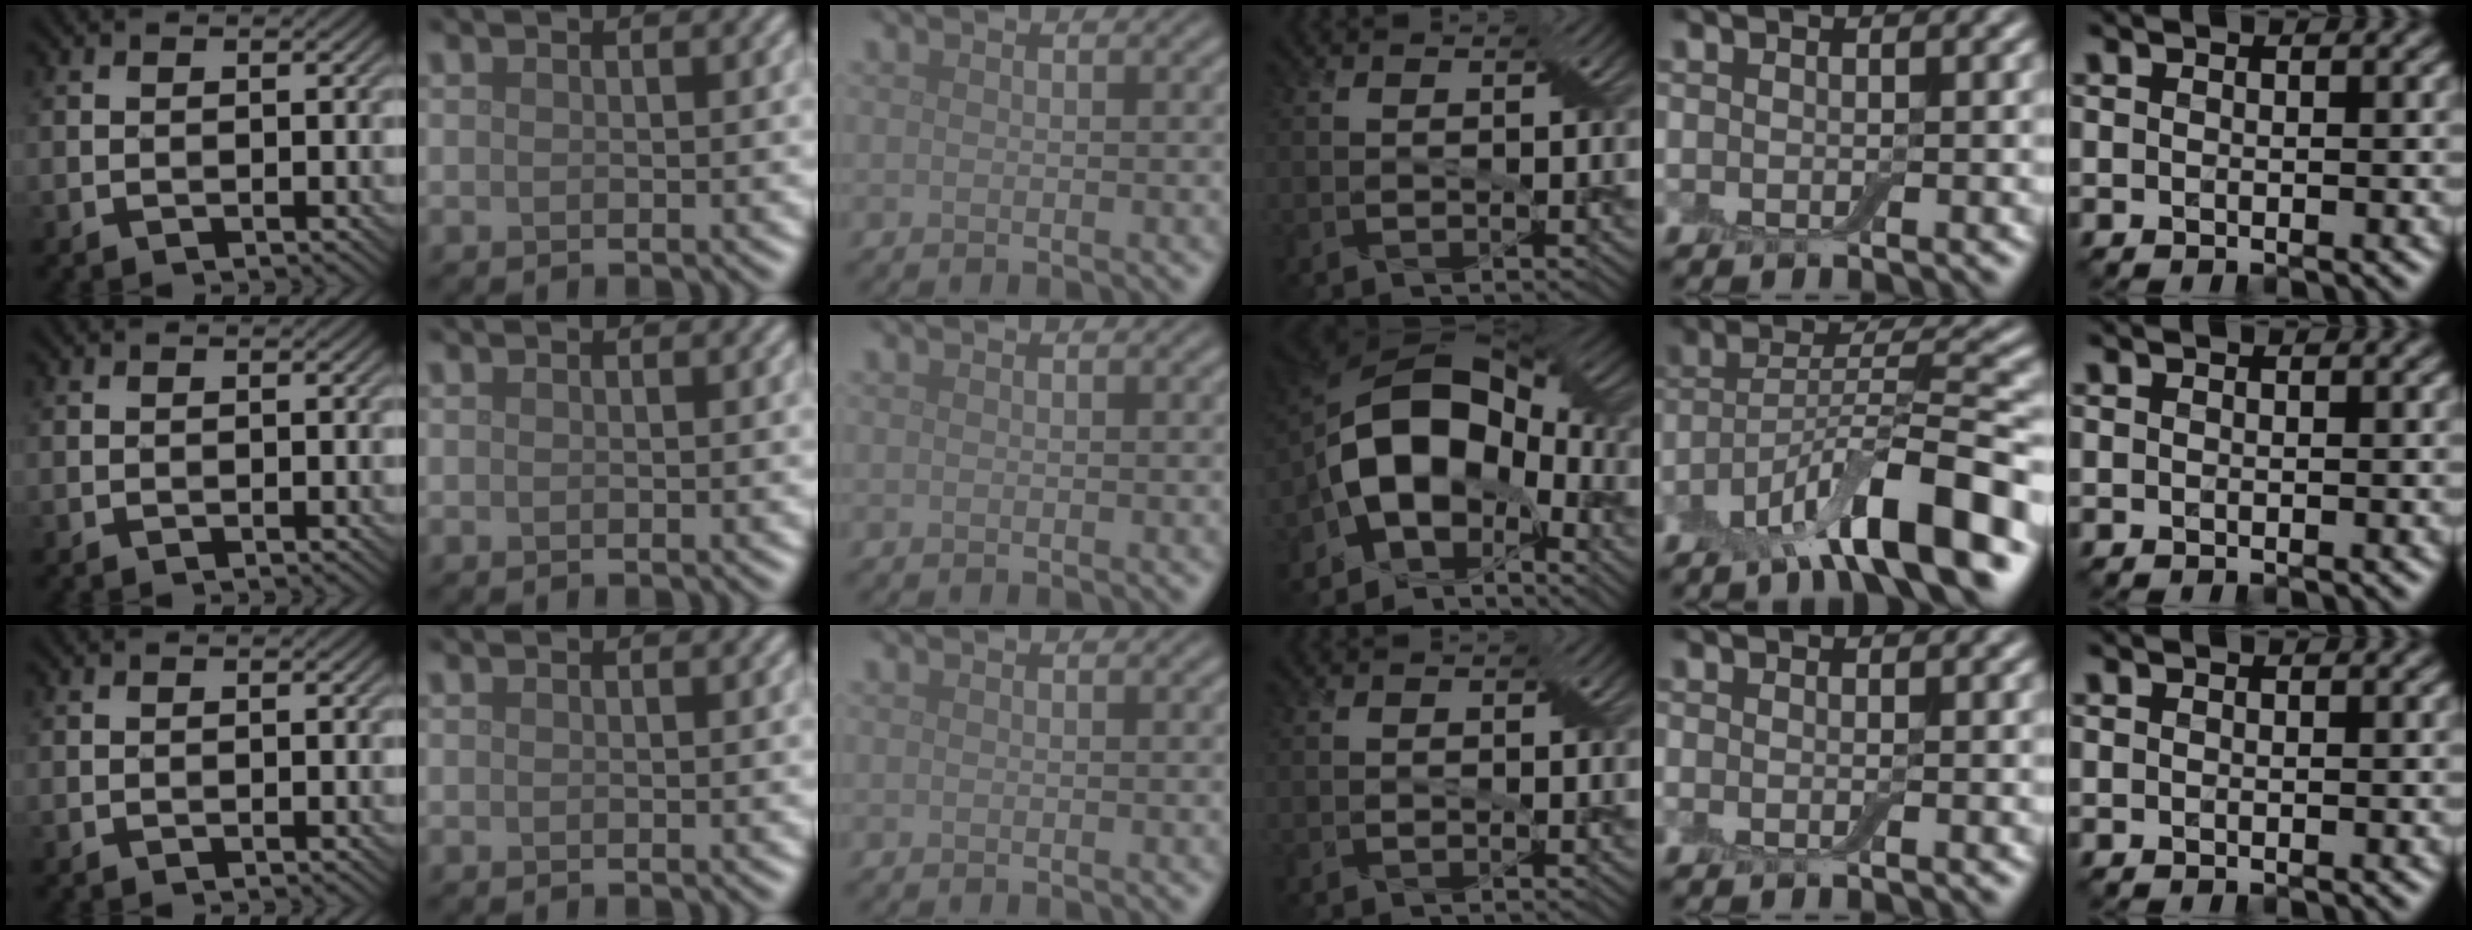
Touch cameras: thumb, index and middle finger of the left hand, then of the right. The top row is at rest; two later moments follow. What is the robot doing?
{"motion": "fold", "object": "bandage"}